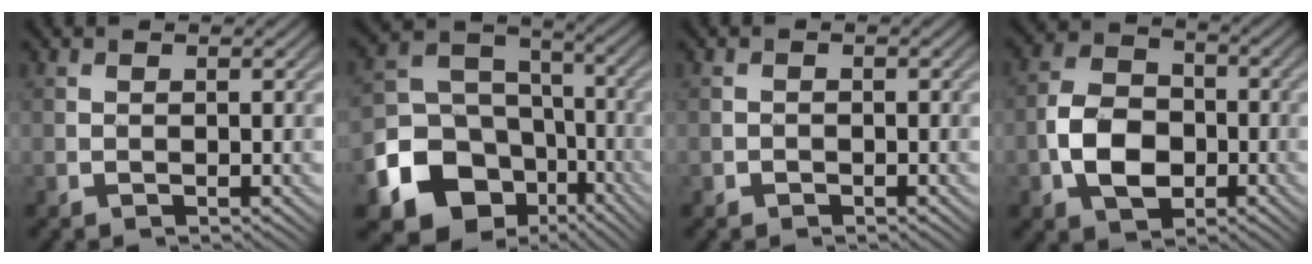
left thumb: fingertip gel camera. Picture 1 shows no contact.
{"total": 15.3, "force": [-6.9, 11.9, 6.6], "torque": [-0.177, -0.044, -0.120]}
{"total": 0.7, "force": [-0.5, 0.5, 0.0], "torque": [0.001, -0.002, -0.010]}
{"total": 7.3, "force": [-2.1, 5.3, 4.6], "torque": [-0.095, -0.002, -0.048]}